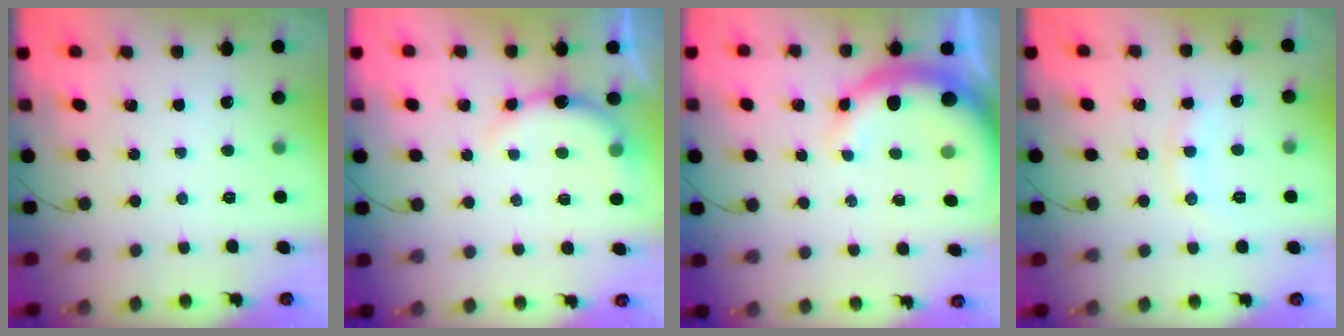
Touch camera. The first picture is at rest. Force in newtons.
{"total": 6.0, "press": 6.0, "slide": 0.8}
{"total": 9.8, "press": 9.6, "slide": 2.0}
{"total": 8.9, "press": 8.8, "slide": 1.1}